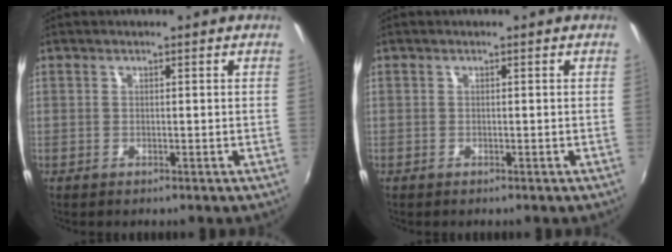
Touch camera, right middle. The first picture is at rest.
{"total": 0.0}